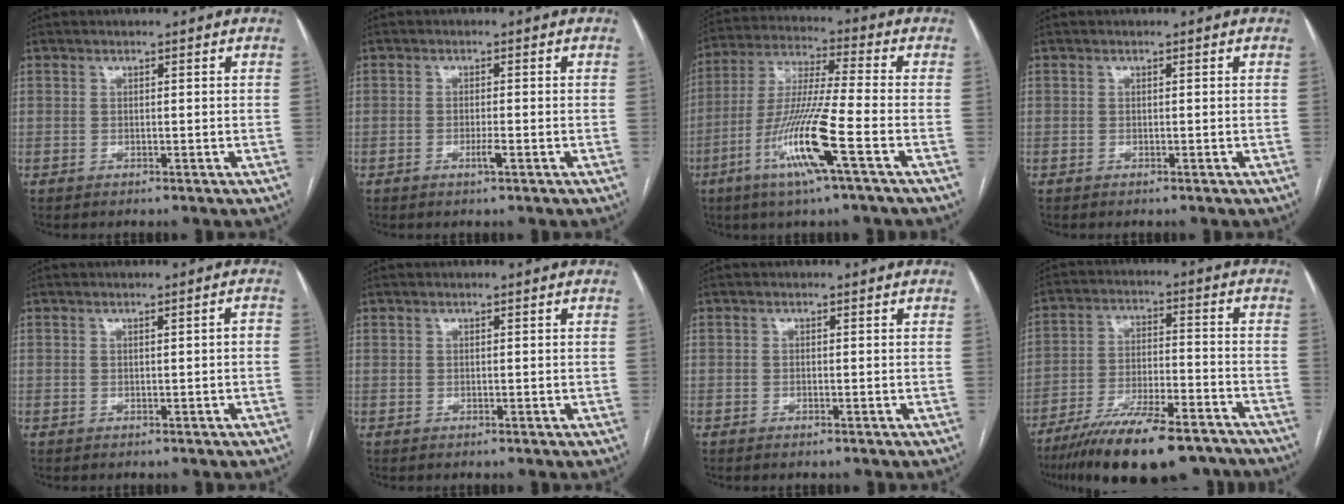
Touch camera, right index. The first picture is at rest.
{"total": 1.6, "force": [-0.8, 0.0, 1.4], "torque": [-0.026, -0.001, -0.014]}
{"total": 13.6, "force": [-5.8, -0.5, 12.4], "torque": [-0.252, -0.014, -0.113]}
{"total": 0.0}
{"total": 1.2, "force": [-0.1, 0.1, 1.2], "torque": [-0.011, 0.002, 0.000]}
{"total": 0.0}
{"total": 0.6, "force": [-0.4, 0.0, 0.4], "torque": [-0.009, -0.001, -0.007]}
{"total": 19.6, "force": [-15.7, 4.2, 11.0], "torque": [-0.153, 0.002, -0.249]}